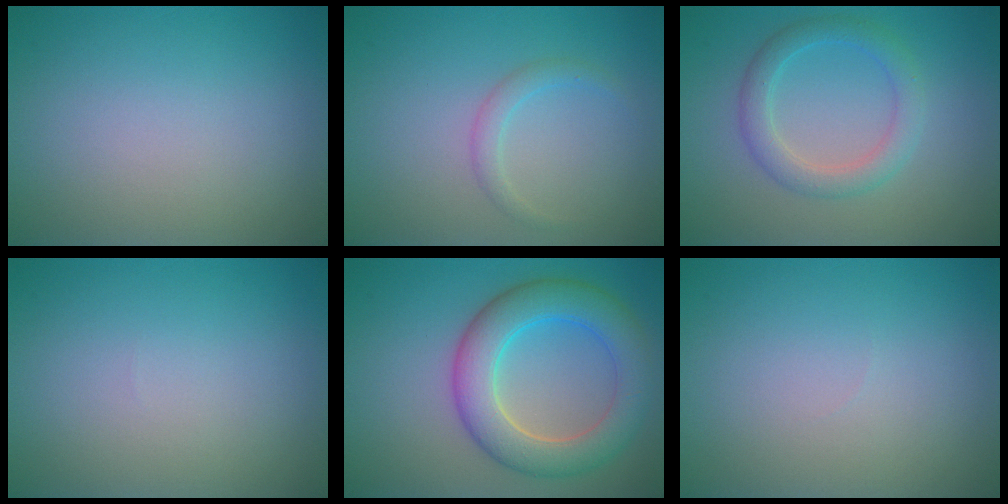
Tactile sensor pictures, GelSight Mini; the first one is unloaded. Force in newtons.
{"total": 1.4, "press": 1.4, "slide": 0.1}
{"total": 3.0, "press": 3.0, "slide": 0.2}
{"total": 0.0}
{"total": 6.8, "press": 6.8, "slide": 0.4}
{"total": 0.0}